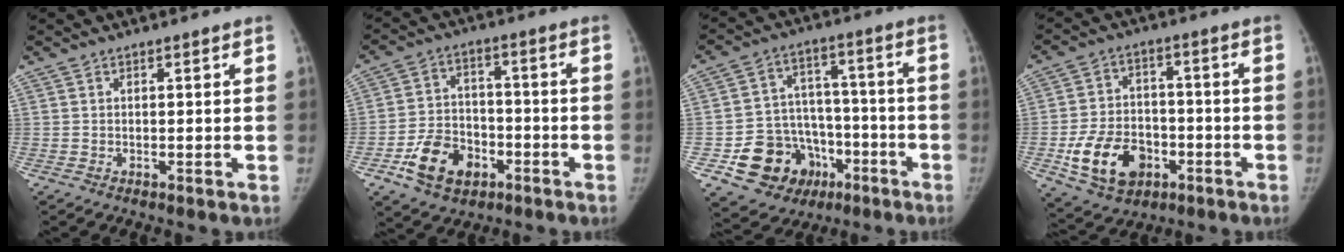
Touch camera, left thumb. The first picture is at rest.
{"total": 11.8, "force": [-5.6, 8.3, 6.3], "torque": [-0.085, 0.028, -0.093]}
{"total": 16.9, "force": [-7.0, 13.7, 7.0], "torque": [-0.085, 0.073, -0.099]}
{"total": 14.1, "force": [-5.6, 10.3, 7.9], "torque": [-0.111, 0.027, -0.083]}